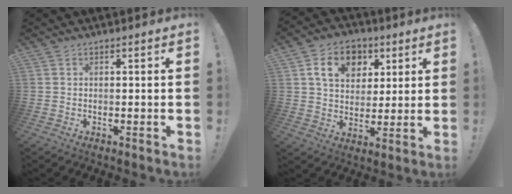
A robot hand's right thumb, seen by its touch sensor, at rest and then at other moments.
{"total": 12.5, "force": [5.1, 9.5, 6.4], "torque": [-0.095, -0.010, 0.099]}